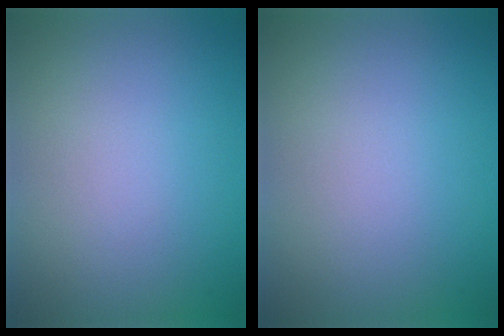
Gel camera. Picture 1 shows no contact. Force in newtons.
{"total": 0.0}